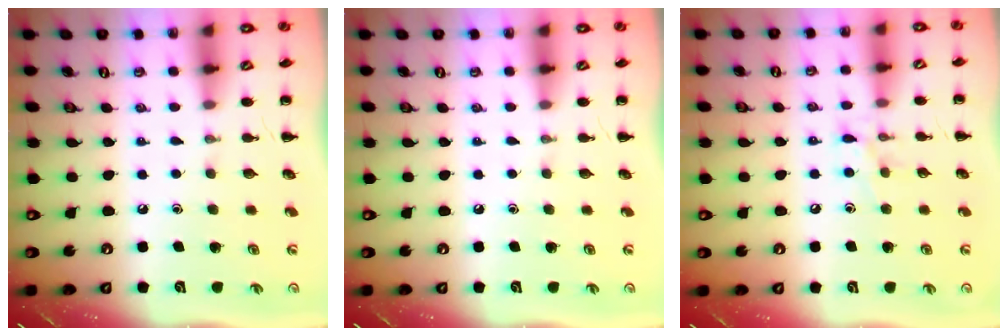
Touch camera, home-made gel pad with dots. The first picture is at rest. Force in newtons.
{"total": 0.0}
{"total": 7.5, "press": 7.4, "slide": 1.4}